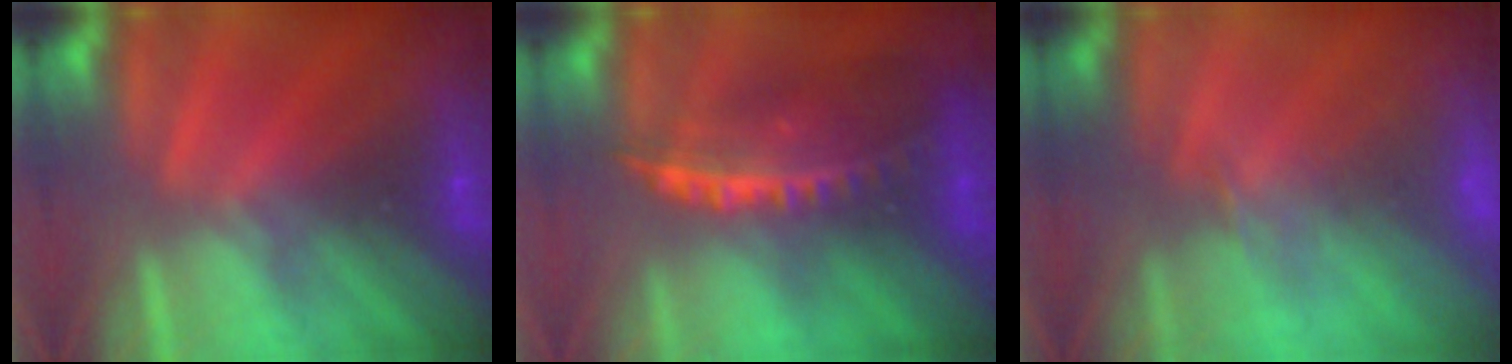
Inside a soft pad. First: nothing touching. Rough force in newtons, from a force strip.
{"total": 6.5}
{"total": 5.5}